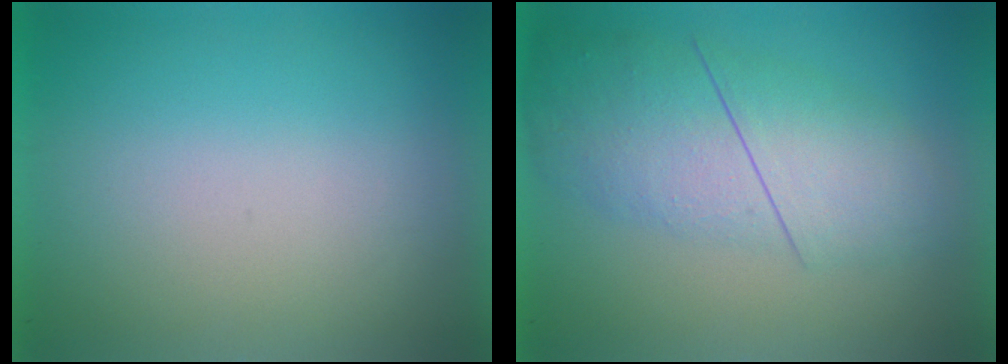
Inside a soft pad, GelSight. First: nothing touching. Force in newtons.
{"total": 4.6}